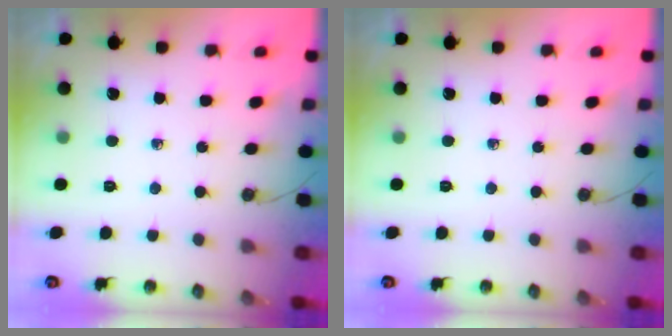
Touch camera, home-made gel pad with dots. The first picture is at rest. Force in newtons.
{"total": 0.0}